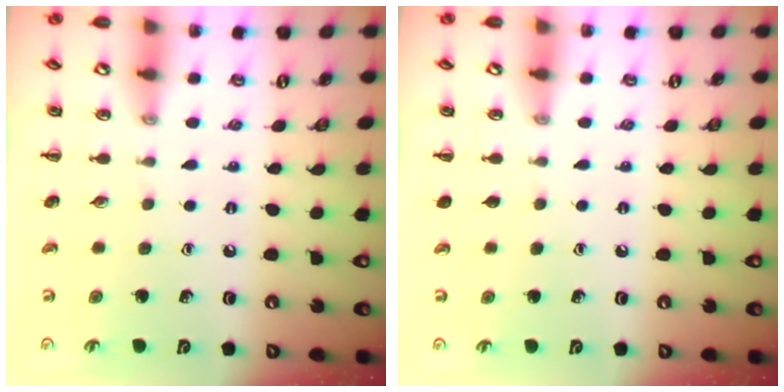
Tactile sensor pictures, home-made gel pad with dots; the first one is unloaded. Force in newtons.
{"total": 0.0}